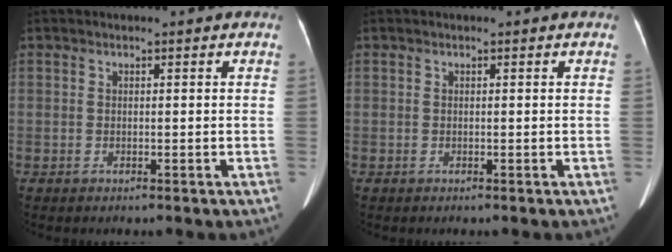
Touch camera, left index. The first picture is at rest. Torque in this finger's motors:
{"motor_torque": [-0.15, -0.16, 0.00, 0.01]}